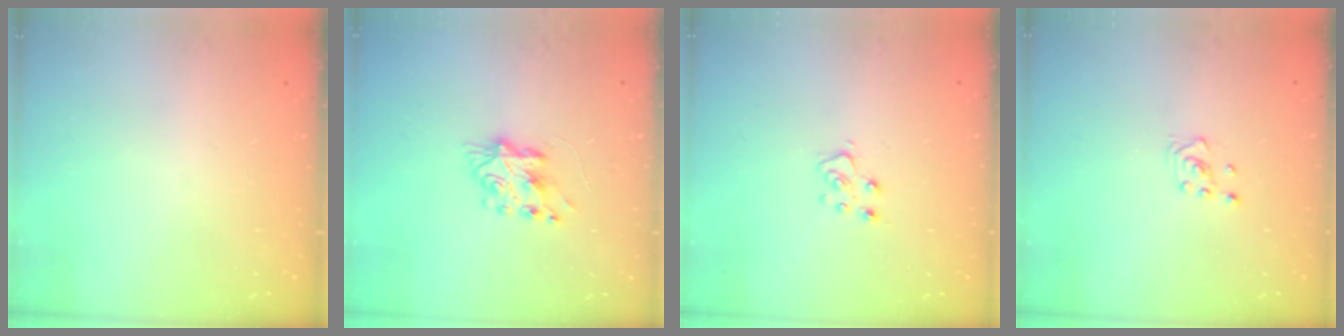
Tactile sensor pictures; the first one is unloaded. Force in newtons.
{"total": 7.9, "press": 7.8, "slide": 1.0}
{"total": 5.7, "press": 5.7, "slide": 0.5}
{"total": 2.8, "press": 2.6, "slide": 1.0}